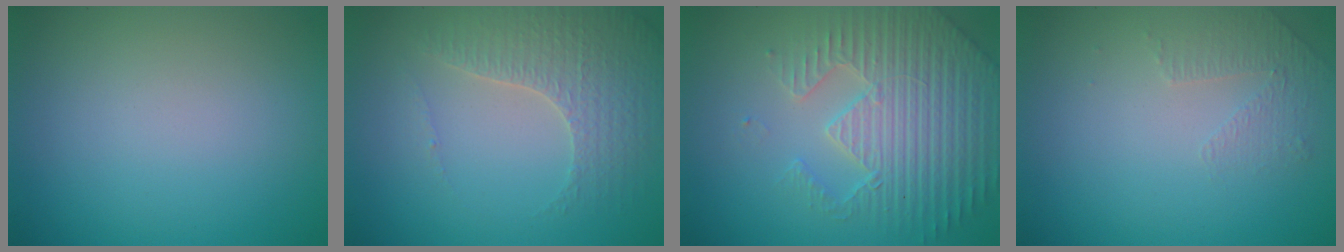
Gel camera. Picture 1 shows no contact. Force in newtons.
{"total": 3.3, "press": 3.3, "slide": 0.6}
{"total": 5.0, "press": 4.8, "slide": 1.4}
{"total": 1.4, "press": 0.8, "slide": 1.1}